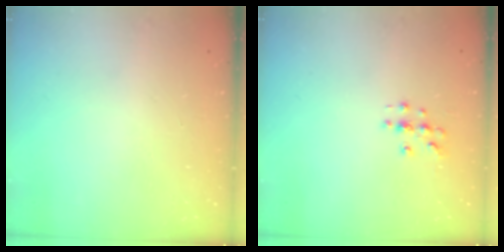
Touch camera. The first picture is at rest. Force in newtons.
{"total": 3.6, "press": 3.6, "slide": 0.5}